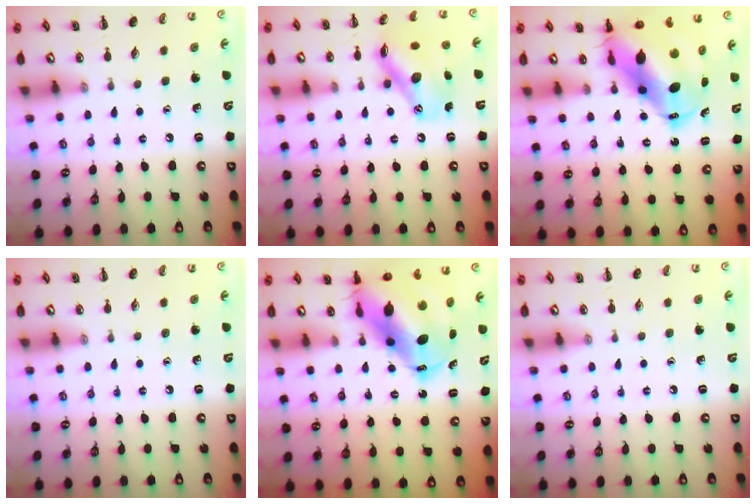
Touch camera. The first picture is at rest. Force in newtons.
{"total": 14.5, "press": 14.2, "slide": 2.4}
{"total": 13.3, "press": 12.8, "slide": 3.6}
{"total": 0.0}
{"total": 13.3, "press": 12.8, "slide": 3.6}
{"total": 0.0}